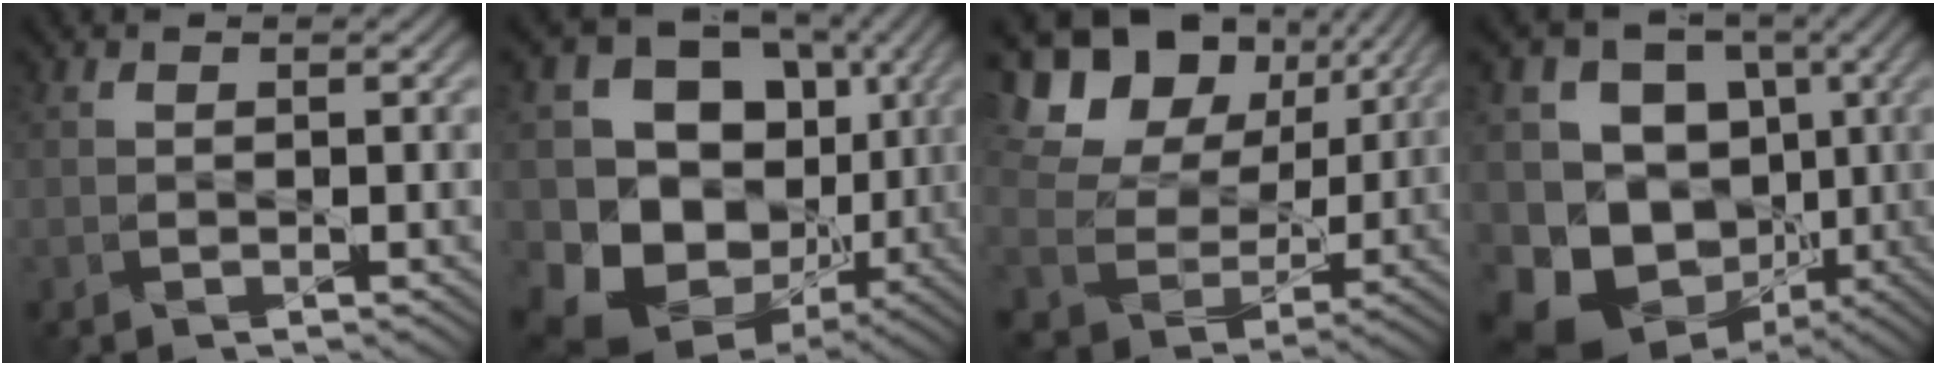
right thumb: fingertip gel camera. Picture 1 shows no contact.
{"total": 17.0, "force": [-0.6, 14.4, 8.9], "torque": [-0.208, -0.026, 0.008]}
{"total": 16.8, "force": [6.8, 12.5, 8.9], "torque": [-0.245, 0.043, 0.138]}
{"total": 17.8, "force": [-4.7, 15.5, 7.5], "torque": [-0.197, -0.008, -0.074]}